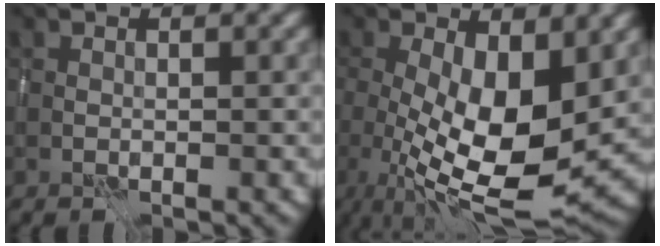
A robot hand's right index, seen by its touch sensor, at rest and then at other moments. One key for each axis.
{"total": 10.5, "fx": -0.5, "fy": 4.5, "fz": 9.4, "tx": -0.162, "ty": -0.021, "tz": -0.006}